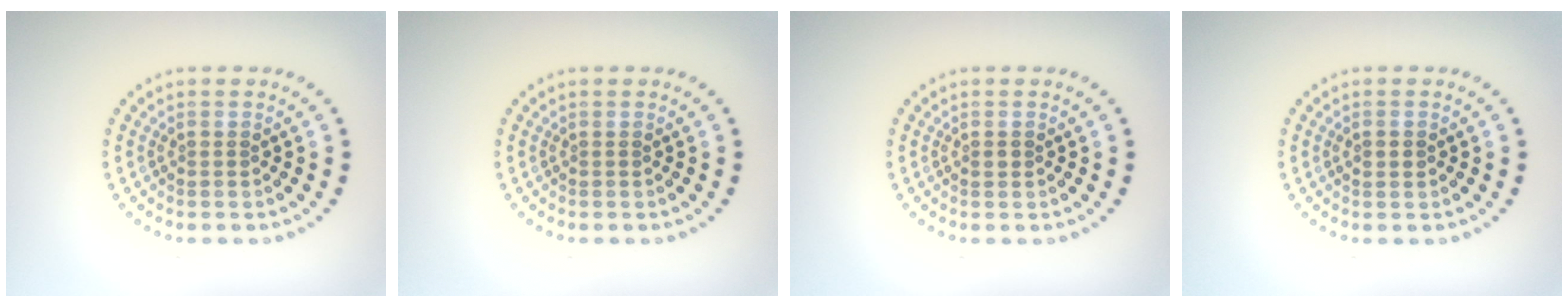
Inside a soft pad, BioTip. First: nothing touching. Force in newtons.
{"total": 0.0}
{"total": 0.8, "press": 0.8, "slide": 0.1}
{"total": 1.5, "press": 1.5, "slide": 0.1}